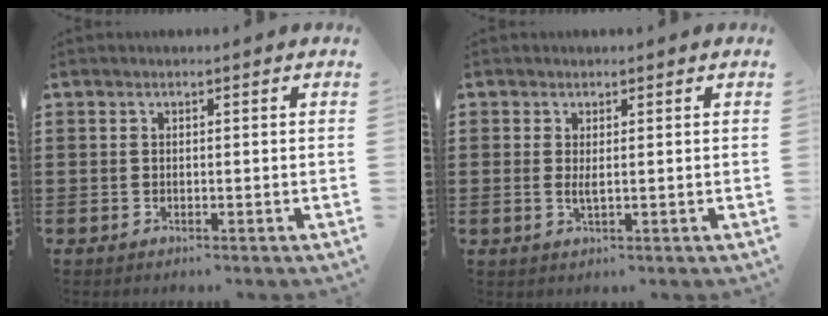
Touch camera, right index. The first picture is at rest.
{"total": 1.5, "force": [0.3, 0.3, 1.4], "torque": [-0.029, 0.000, 0.006]}